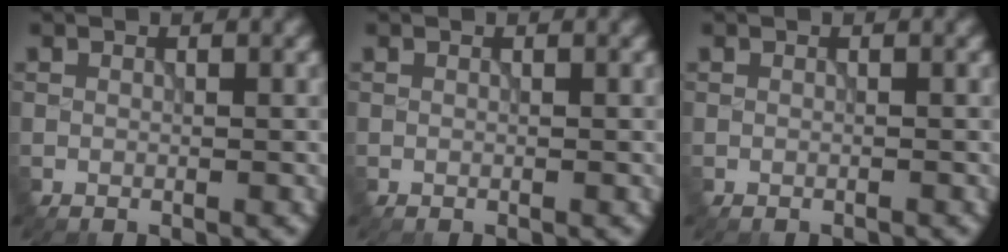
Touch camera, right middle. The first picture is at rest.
{"total": 0.0}
{"total": 0.6, "force": [-0.6, 0.0, 0.0], "torque": [0.004, -0.003, -0.011]}